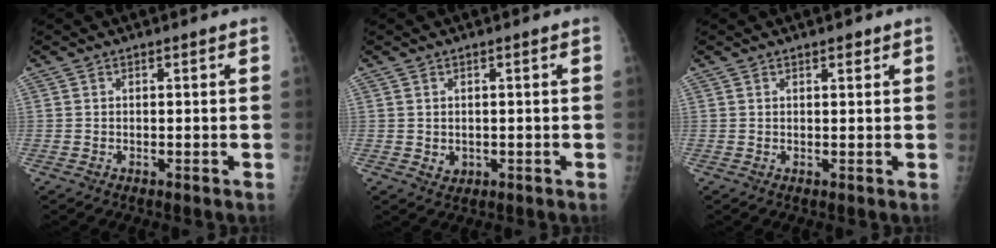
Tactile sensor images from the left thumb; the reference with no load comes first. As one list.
[{"total": 1.6, "force": [-0.1, 1.4, 0.8], "torque": [-0.008, -0.001, 0.007]}, {"total": 1.4, "force": [0.9, 0.6, 0.9], "torque": [-0.006, -0.003, 0.011]}]